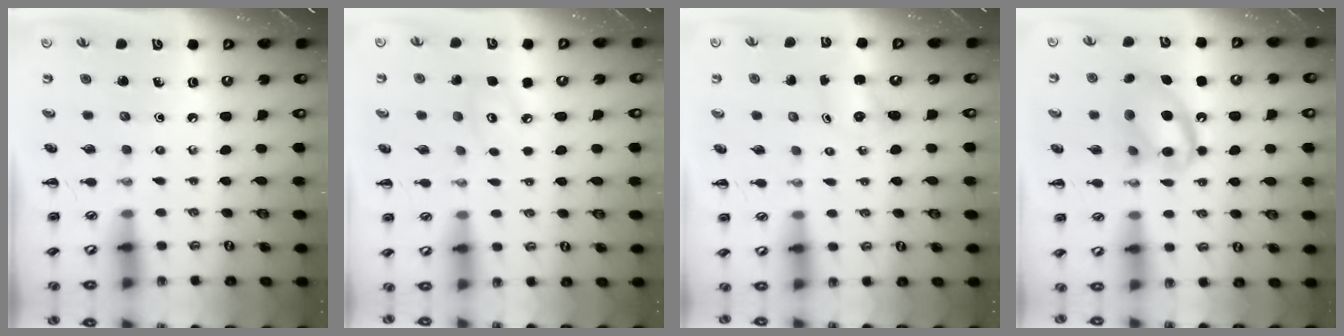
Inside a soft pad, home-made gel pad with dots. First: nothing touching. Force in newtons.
{"total": 4.1, "press": 4.1, "slide": 0.6}
{"total": 2.5, "press": 2.4, "slide": 0.8}
{"total": 14.6, "press": 14.5, "slide": 2.0}